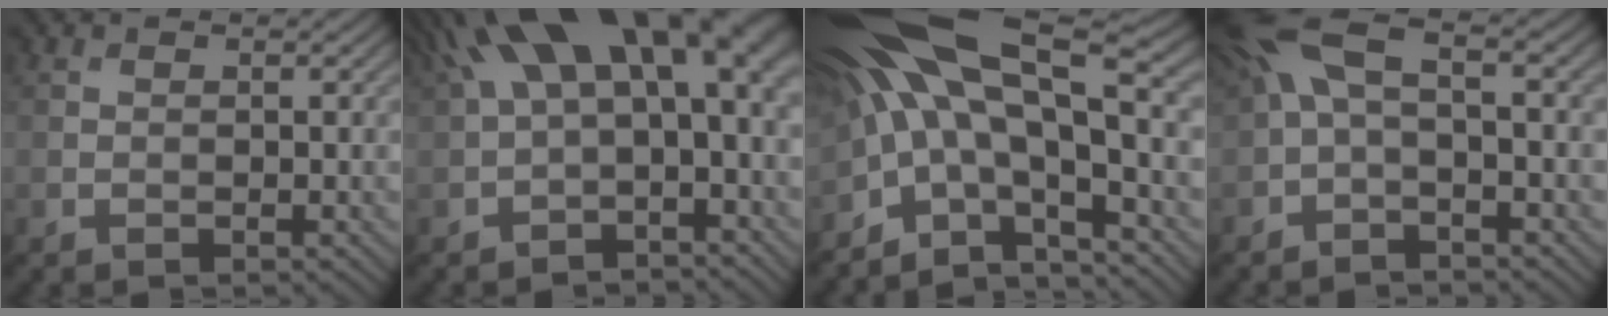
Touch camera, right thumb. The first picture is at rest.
{"total": 15.2, "force": [3.9, 7.1, 12.8], "torque": [-0.217, 0.020, 0.076]}
{"total": 14.9, "force": [-1.5, 6.3, 13.4], "torque": [-0.249, 0.006, -0.023]}
{"total": 7.5, "force": [0.2, 3.2, 6.8], "torque": [-0.172, 0.011, -0.002]}